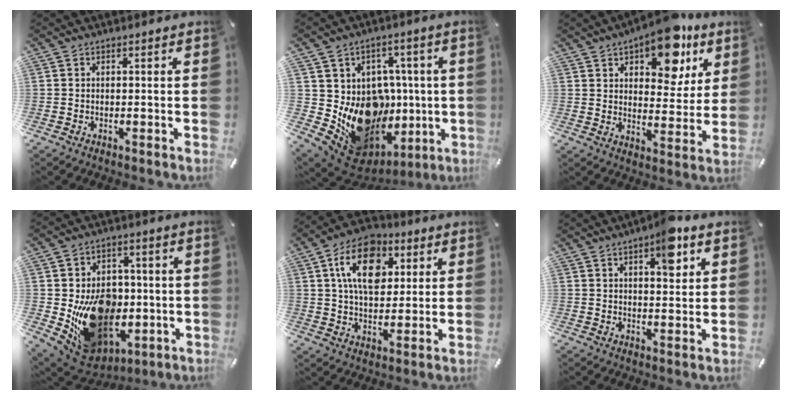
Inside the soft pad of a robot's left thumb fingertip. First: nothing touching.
{"total": 17.3, "force": [-1.1, 15.2, 8.1], "torque": [-0.146, -0.025, 0.030]}
{"total": 15.3, "force": [10.1, 7.4, 8.9], "torque": [-0.112, -0.055, 0.171]}
{"total": 18.9, "force": [-2.3, 15.4, 10.7], "torque": [-0.170, -0.011, -0.014]}
{"total": 14.9, "force": [5.2, 9.8, 10.0], "torque": [-0.165, 0.001, 0.091]}
{"total": 8.3, "force": [4.7, 3.4, 5.9], "torque": [-0.070, -0.023, 0.074]}